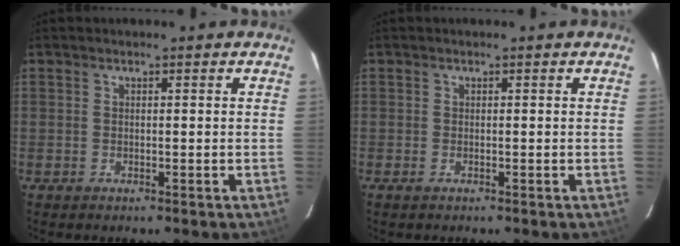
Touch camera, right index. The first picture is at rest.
{"total": 0.5, "force": [-0.4, 0.2, 0.3], "torque": [-0.006, -0.003, -0.010]}